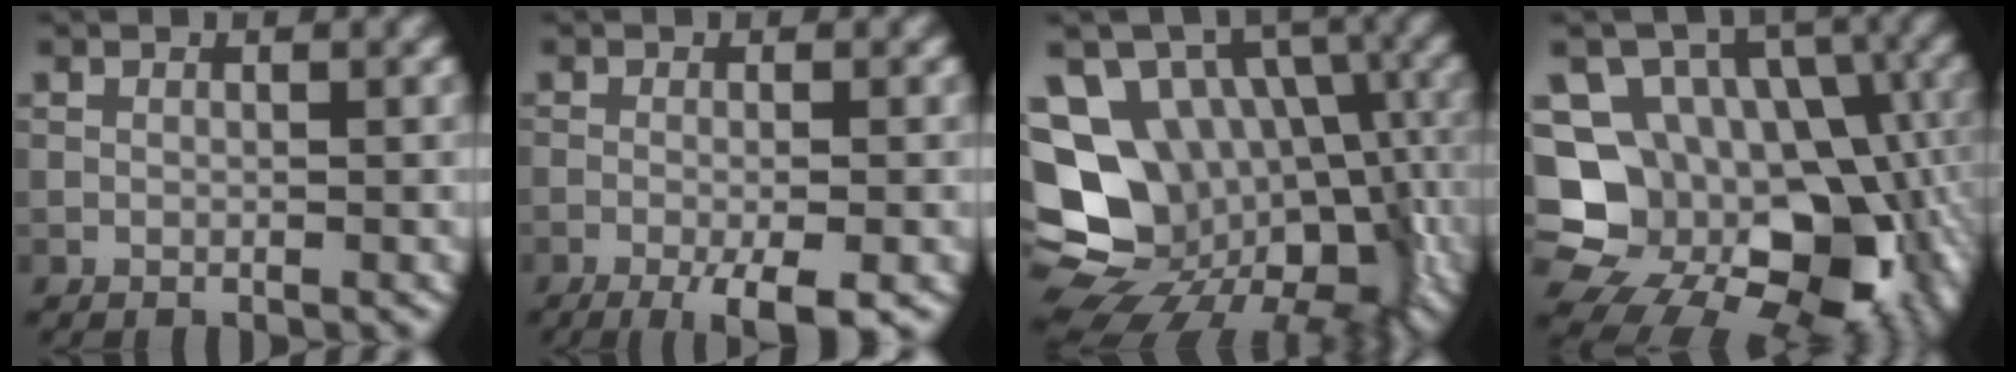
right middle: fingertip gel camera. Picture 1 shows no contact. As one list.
[{"total": 4.7, "force": [-2.4, 1.0, 3.9], "torque": [-0.061, -0.005, -0.039]}, {"total": 16.8, "force": [-3.2, 13.3, 9.8], "torque": [-0.172, -0.005, -0.027]}, {"total": 19.3, "force": [-3.3, 15.9, 10.5], "torque": [-0.170, 0.008, -0.030]}]